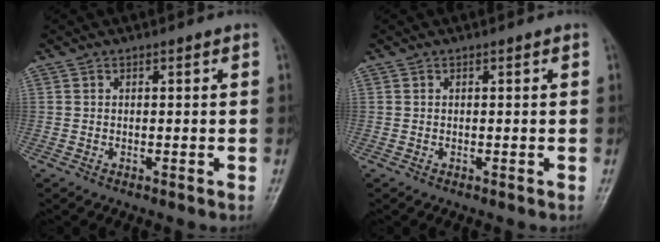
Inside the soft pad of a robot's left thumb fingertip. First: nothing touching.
{"total": 0.0}